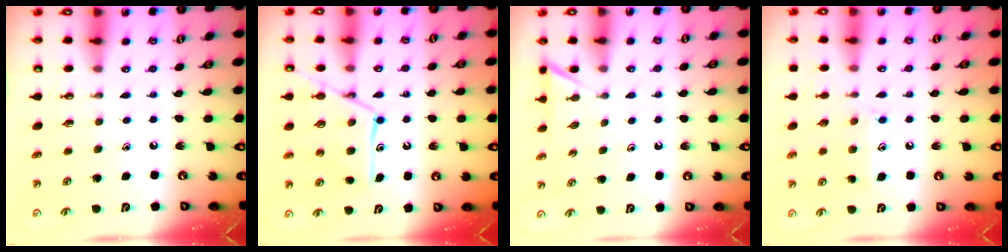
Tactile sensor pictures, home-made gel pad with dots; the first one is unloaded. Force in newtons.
{"total": 14.2, "press": 14.2, "slide": 1.2}
{"total": 2.7, "press": 2.7, "slide": 0.3}
{"total": 9.7, "press": 9.7, "slide": 0.7}